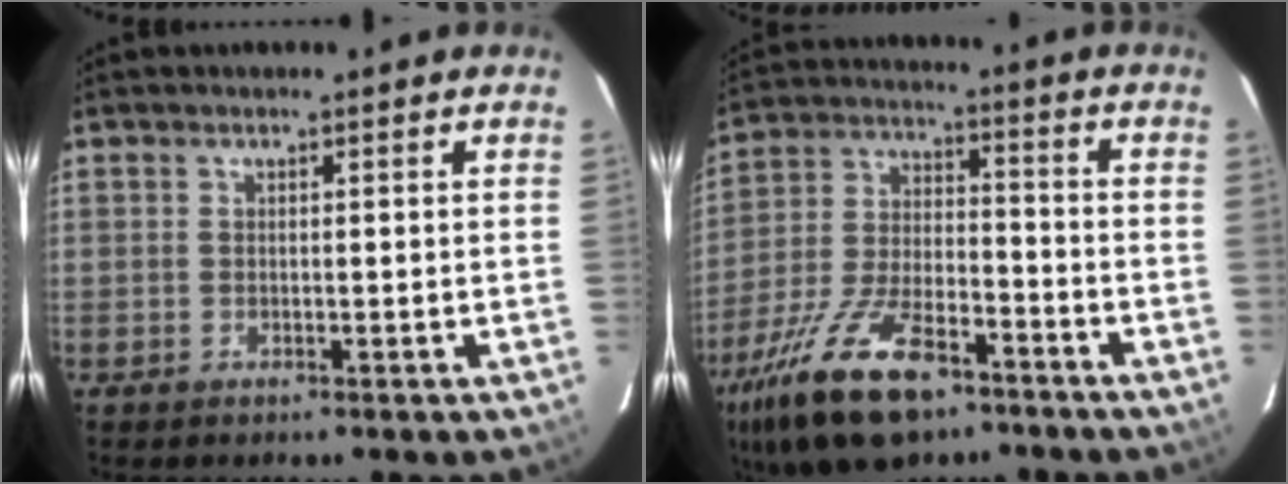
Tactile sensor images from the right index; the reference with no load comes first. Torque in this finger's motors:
{"motor_torque": [1.26, -0.88, 0.50, 0.16]}